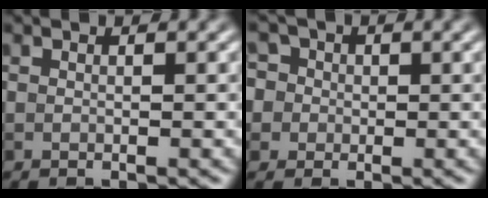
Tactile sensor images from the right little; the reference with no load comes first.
{"total": 6.2, "force": [1.5, 5.5, 2.4], "torque": [-0.034, 0.041, -0.012]}